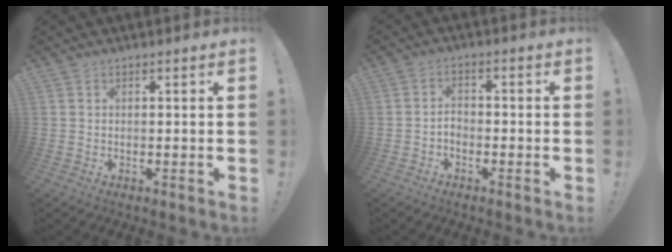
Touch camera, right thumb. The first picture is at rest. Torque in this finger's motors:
{"motor_torque": [0.16, -0.31, -0.10, 0.38, 0.03]}